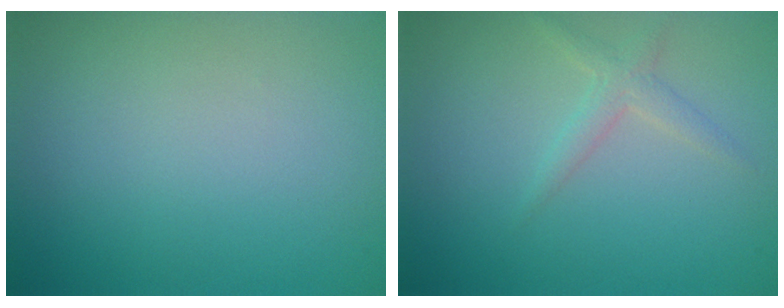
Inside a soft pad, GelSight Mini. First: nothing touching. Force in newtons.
{"total": 1.5, "press": 1.5, "slide": 0.1}